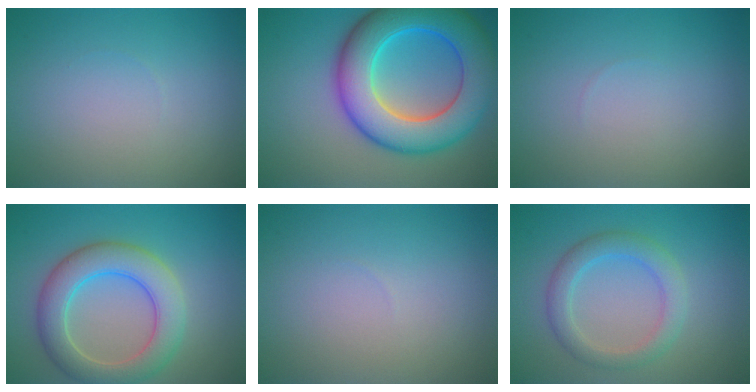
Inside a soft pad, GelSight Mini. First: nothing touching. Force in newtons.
{"total": 11.4, "press": 11.4, "slide": 0.3}
{"total": 0.0}
{"total": 6.3, "press": 6.3, "slide": 0.5}
{"total": 0.0}
{"total": 3.4, "press": 3.4, "slide": 0.0}